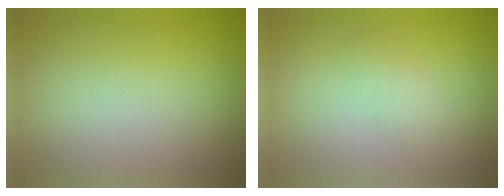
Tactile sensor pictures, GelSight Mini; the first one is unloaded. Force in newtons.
{"total": 1.6, "press": 1.6, "slide": 0.1}